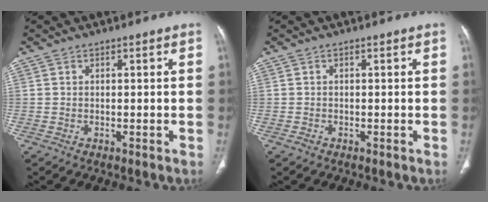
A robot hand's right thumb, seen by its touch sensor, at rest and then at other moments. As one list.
[{"total": 0.8, "force": [-0.5, 0.6, 0.3], "torque": [-0.005, 0.001, -0.010]}]